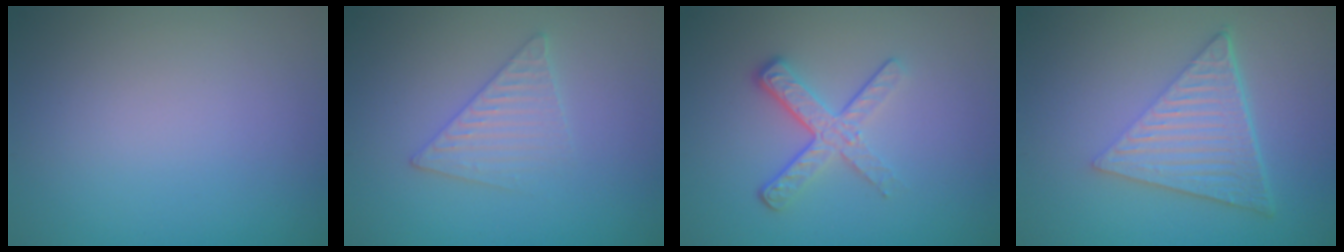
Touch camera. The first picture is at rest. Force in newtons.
{"total": 2.6, "press": 2.6, "slide": 0.3}
{"total": 3.7, "press": 2.5, "slide": 2.7}
{"total": 6.7, "press": 4.4, "slide": 5.0}